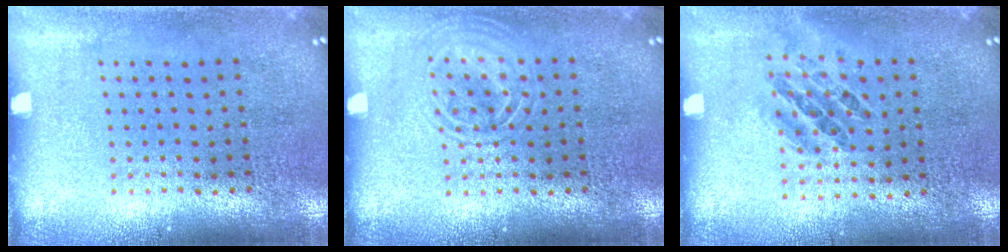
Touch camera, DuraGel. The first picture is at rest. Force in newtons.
{"total": 2.0, "press": 1.9, "slide": 0.3}
{"total": 0.9, "press": 0.7, "slide": 0.5}